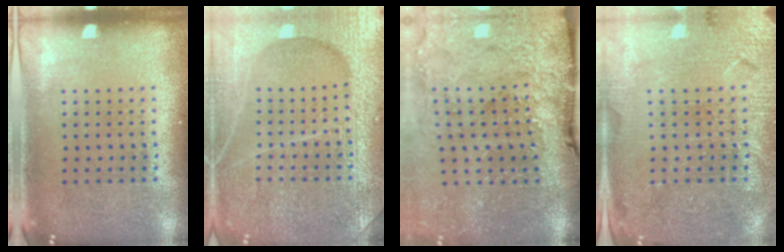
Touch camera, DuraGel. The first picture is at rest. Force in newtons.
{"total": 6.4, "press": 6.4, "slide": 0.8}
{"total": 4.6, "press": 3.6, "slide": 2.9}
{"total": 3.5, "press": 3.4, "slide": 0.7}